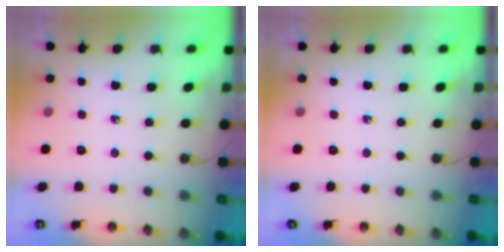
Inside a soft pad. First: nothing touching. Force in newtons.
{"total": 0.0}